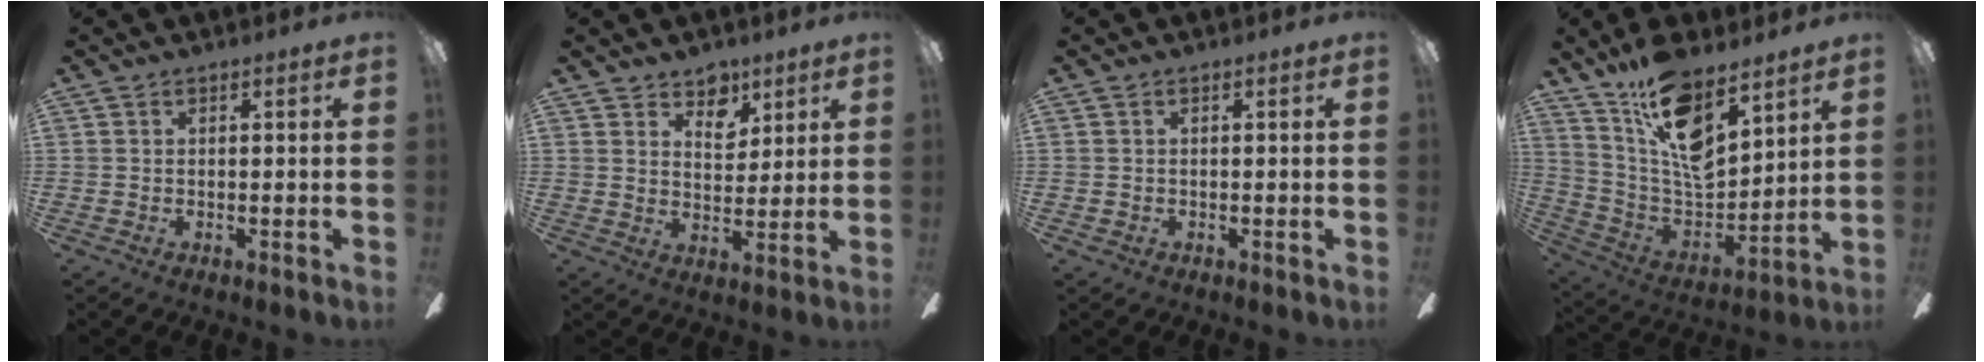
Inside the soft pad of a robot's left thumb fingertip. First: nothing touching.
{"total": 6.4, "force": [4.7, 3.8, 2.1], "torque": [-0.018, -0.024, 0.081]}
{"total": 0.6, "force": [-0.2, 0.5, 0.1], "torque": [-0.001, 0.005, -0.007]}
{"total": 17.0, "force": [11.5, 7.2, 10.3], "torque": [-0.197, -0.077, 0.206]}